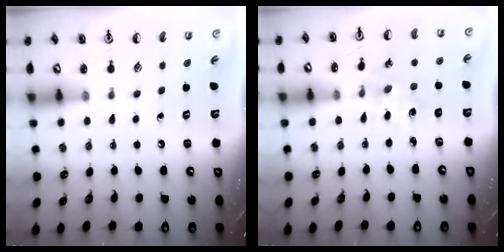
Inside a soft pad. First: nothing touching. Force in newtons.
{"total": 1.1, "press": 1.1, "slide": 0.2}